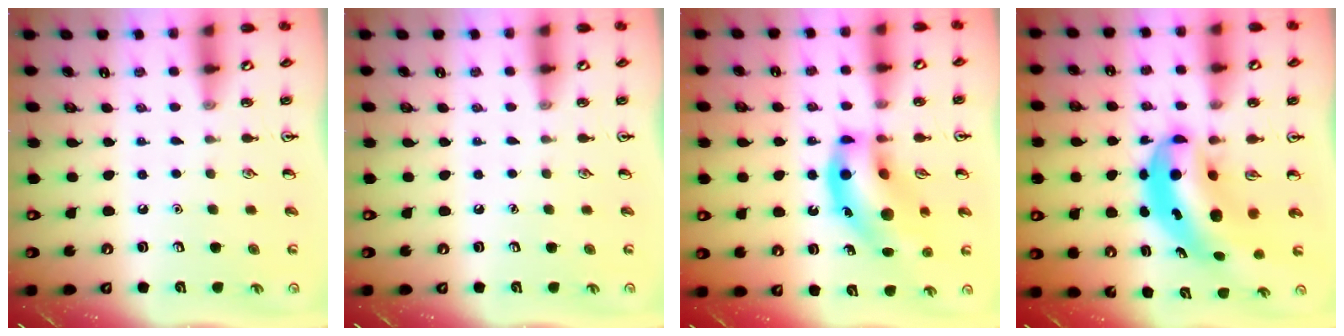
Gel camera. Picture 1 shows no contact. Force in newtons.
{"total": 0.0}
{"total": 17.4, "press": 17.1, "slide": 3.0}
{"total": 8.1, "press": 7.7, "slide": 2.3}